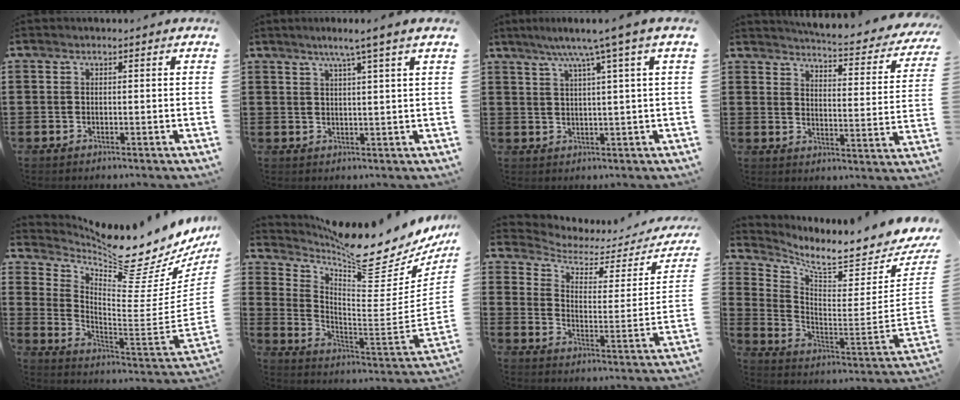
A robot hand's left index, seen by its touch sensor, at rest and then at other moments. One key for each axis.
{"total": 4.1, "fx": 2.8, "fy": -1.1, "fz": 2.8, "tx": -0.058, "ty": -0.007, "tz": 0.044}
{"total": 5.7, "fx": 3.4, "fy": -1.0, "fz": 4.5, "tx": -0.096, "ty": -0.006, "tz": 0.054}
{"total": 4.3, "fx": 4.0, "fy": -0.2, "fz": 1.4, "tx": -0.033, "ty": -0.045, "tz": 0.059}
{"total": 10.8, "fx": 9.8, "fy": 0.9, "fz": 4.4, "tx": -0.097, "ty": -0.105, "tz": 0.159}
{"total": 9.7, "fx": 8.6, "fy": 0.7, "fz": 4.5, "tx": -0.097, "ty": -0.093, "tz": 0.137}
{"total": 3.1, "fx": 2.3, "fy": 1.4, "fz": 1.4, "tx": -0.049, "ty": -0.018, "tz": 0.031}
{"total": 5.8, "fx": 5.2, "fy": -0.2, "fz": 2.6, "tx": -0.067, "ty": -0.071, "tz": 0.078}